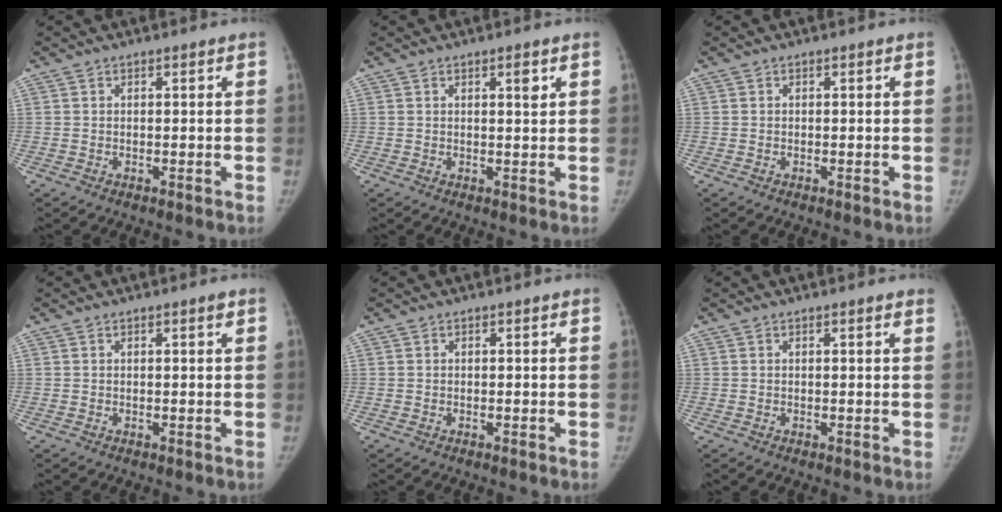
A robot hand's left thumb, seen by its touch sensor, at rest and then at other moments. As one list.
[{"total": 2.1, "force": [1.1, 0.4, 1.7], "torque": [-0.021, -0.006, 0.018]}, {"total": 0.0}, {"total": 0.6, "force": [0.3, 0.0, 0.5], "torque": [-0.008, 0.000, 0.003]}, {"total": 0.0}, {"total": 1.1, "force": [0.8, 0.1, 0.7], "torque": [-0.005, 0.003, 0.007]}]